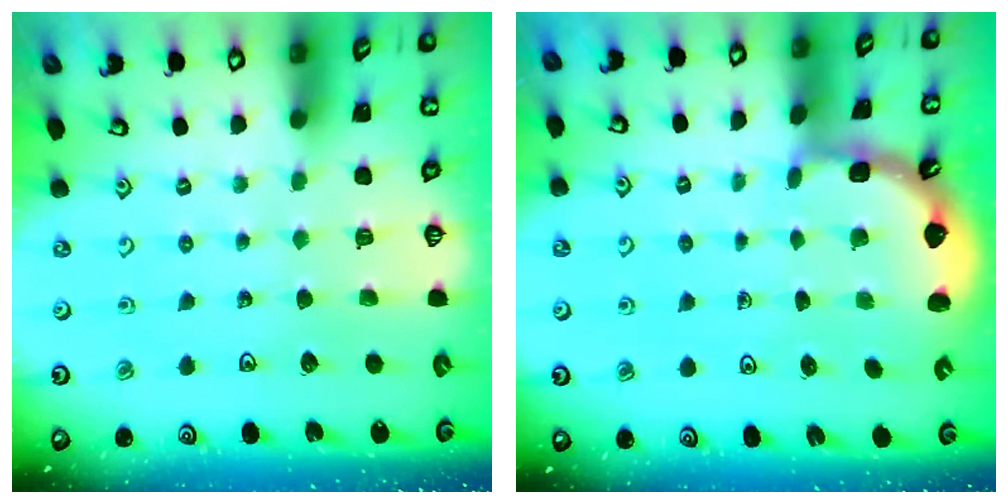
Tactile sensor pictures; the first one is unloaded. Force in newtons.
{"total": 2.1, "press": 2.1, "slide": 0.2}